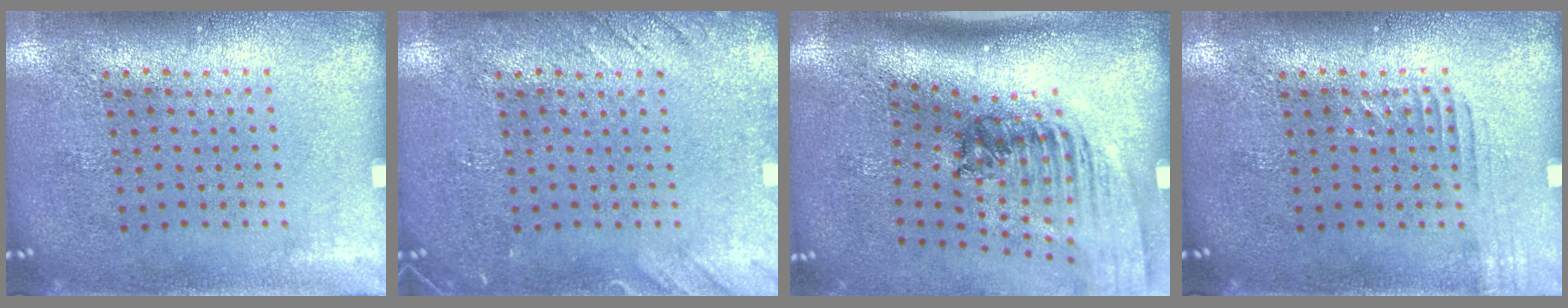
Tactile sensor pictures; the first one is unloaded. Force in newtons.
{"total": 1.8, "press": 1.8, "slide": 0.1}
{"total": 2.2, "press": 1.6, "slide": 1.6}
{"total": 1.2, "press": 1.2, "slide": 0.3}